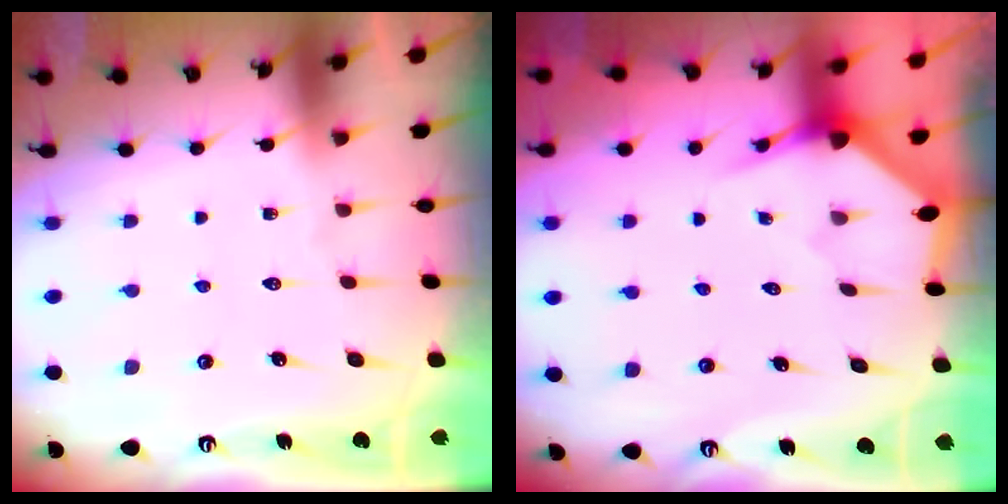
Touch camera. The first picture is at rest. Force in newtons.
{"total": 3.2, "press": 3.2, "slide": 0.3}